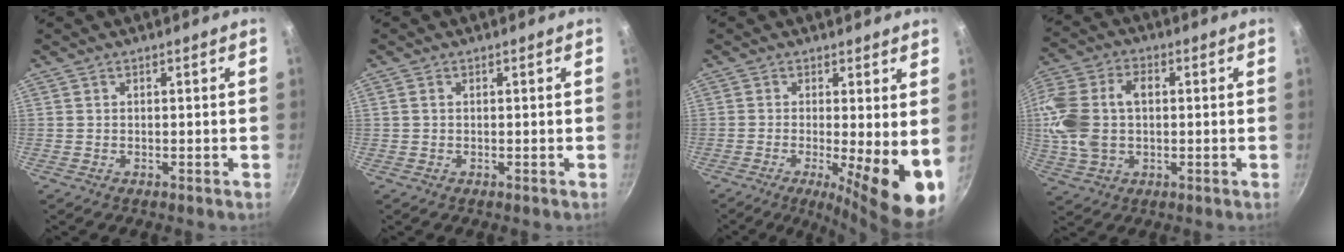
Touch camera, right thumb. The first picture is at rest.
{"total": 0.7, "force": [0.1, 0.5, 0.5], "torque": [-0.007, 0.003, 0.000]}
{"total": 12.1, "force": [-2.0, 2.8, 11.6], "torque": [-0.152, -0.016, -0.027]}
{"total": 15.3, "force": [0.9, 10.4, 11.2], "torque": [-0.228, 0.026, 0.012]}